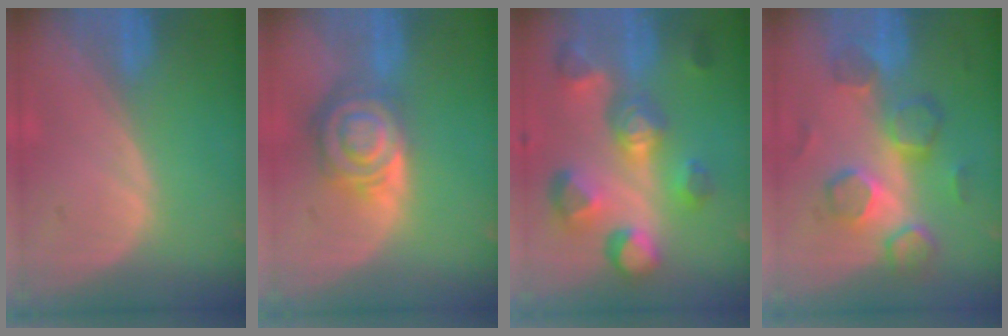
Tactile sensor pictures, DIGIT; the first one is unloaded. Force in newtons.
{"total": 8.2, "press": 7.1, "slide": 4.1}
{"total": 11.1, "press": 10.0, "slide": 4.8}
{"total": 8.7, "press": 8.4, "slide": 2.2}